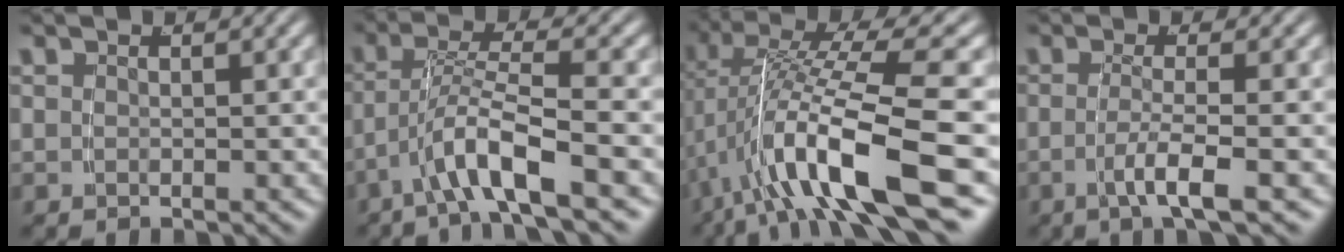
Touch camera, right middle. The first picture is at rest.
{"total": 4.3, "force": [-2.1, 0.4, 3.7], "torque": [-0.071, -0.004, -0.029]}
{"total": 9.5, "force": [-1.6, 2.8, 8.9], "torque": [-0.165, -0.005, -0.016]}
{"total": 3.3, "force": [-1.5, -0.4, 3.0], "torque": [-0.060, -0.015, -0.018]}